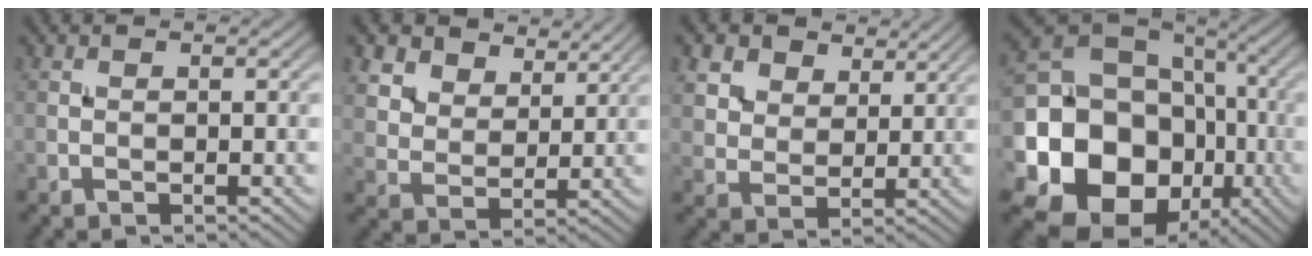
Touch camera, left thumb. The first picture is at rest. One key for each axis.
{"total": 9.0, "fx": 6.3, "fy": 5.2, "fz": 3.7, "tx": -0.111, "ty": -0.021, "tz": 0.135}
{"total": 8.3, "fx": 5.4, "fy": 5.2, "fz": 3.5, "tx": -0.116, "ty": -0.011, "tz": 0.111}
{"total": 21.7, "fx": -5.8, "fy": 18.0, "fz": 10.5, "tx": -0.227, "ty": -0.037, "tz": -0.120}